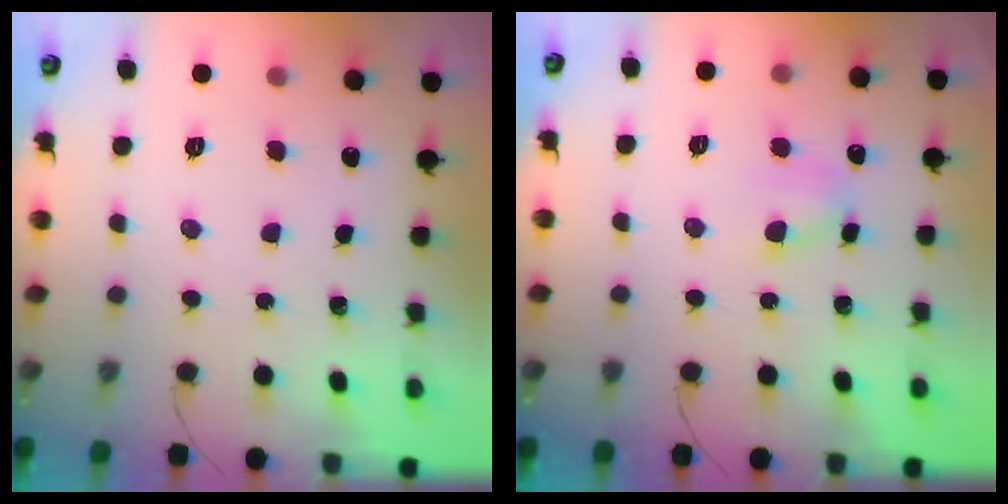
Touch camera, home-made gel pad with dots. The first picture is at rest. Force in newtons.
{"total": 4.8, "press": 4.8, "slide": 0.8}